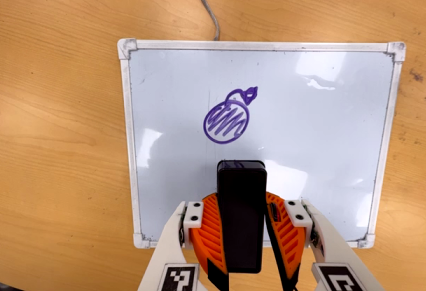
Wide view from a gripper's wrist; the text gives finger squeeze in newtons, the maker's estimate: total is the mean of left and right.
{"total": 9.9, "left": 8.2, "right": 11.5}